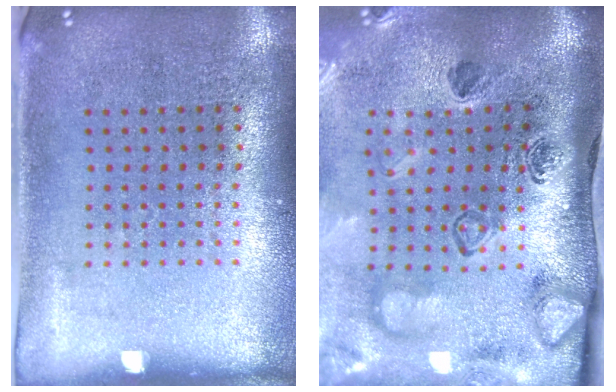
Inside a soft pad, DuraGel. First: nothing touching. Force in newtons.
{"total": 3.6, "press": 2.7, "slide": 2.4}